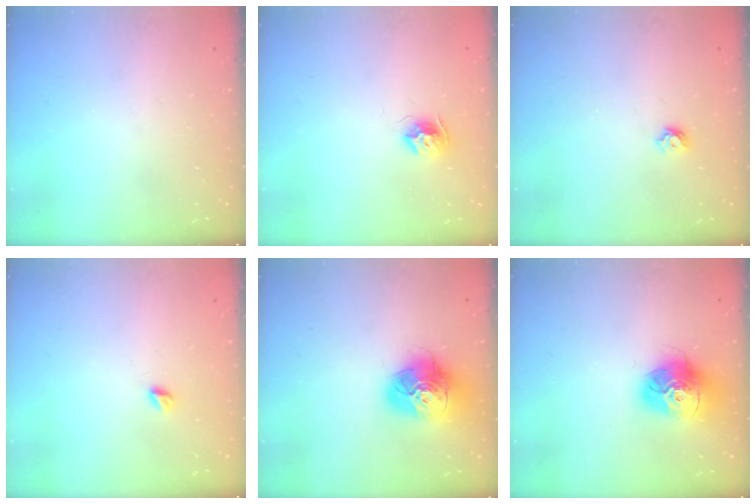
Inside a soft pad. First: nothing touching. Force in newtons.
{"total": 8.1, "press": 8.1, "slide": 0.2}
{"total": 5.5, "press": 5.5, "slide": 0.7}
{"total": 4.3, "press": 4.2, "slide": 0.5}
{"total": 16.4, "press": 16.4, "slide": 1.7}
{"total": 15.7, "press": 15.7, "slide": 1.4}